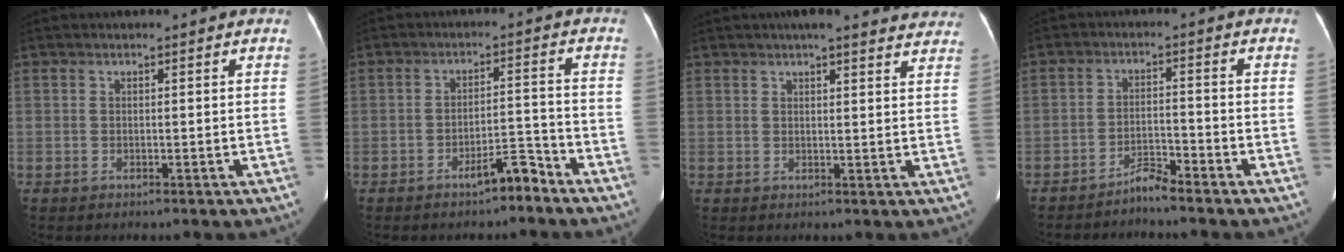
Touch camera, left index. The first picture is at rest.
{"total": 4.4, "force": [-3.6, 0.8, 2.4], "torque": [-0.032, 0.007, -0.061]}
{"total": 14.1, "force": [12.8, 2.5, 5.4], "torque": [-0.044, 0.016, 0.136]}
{"total": 3.1, "force": [-3.0, -0.2, 0.8], "torque": [-0.012, -0.011, -0.057]}